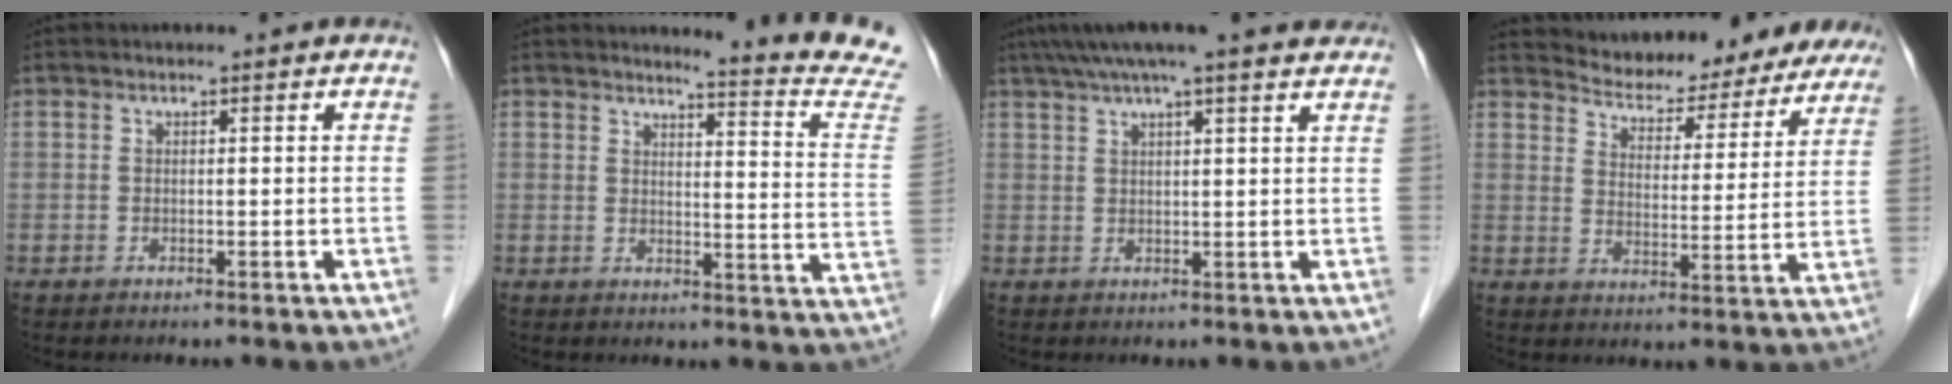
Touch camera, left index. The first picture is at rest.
{"total": 13.3, "force": [12.8, -1.5, 3.2], "torque": [-0.036, -0.105, 0.125]}
{"total": 13.3, "force": [10.9, 0.6, 7.6], "torque": [-0.124, 0.044, 0.141]}
{"total": 17.8, "force": [16.6, 4.8, 4.1], "torque": [-0.038, -0.009, 0.206]}